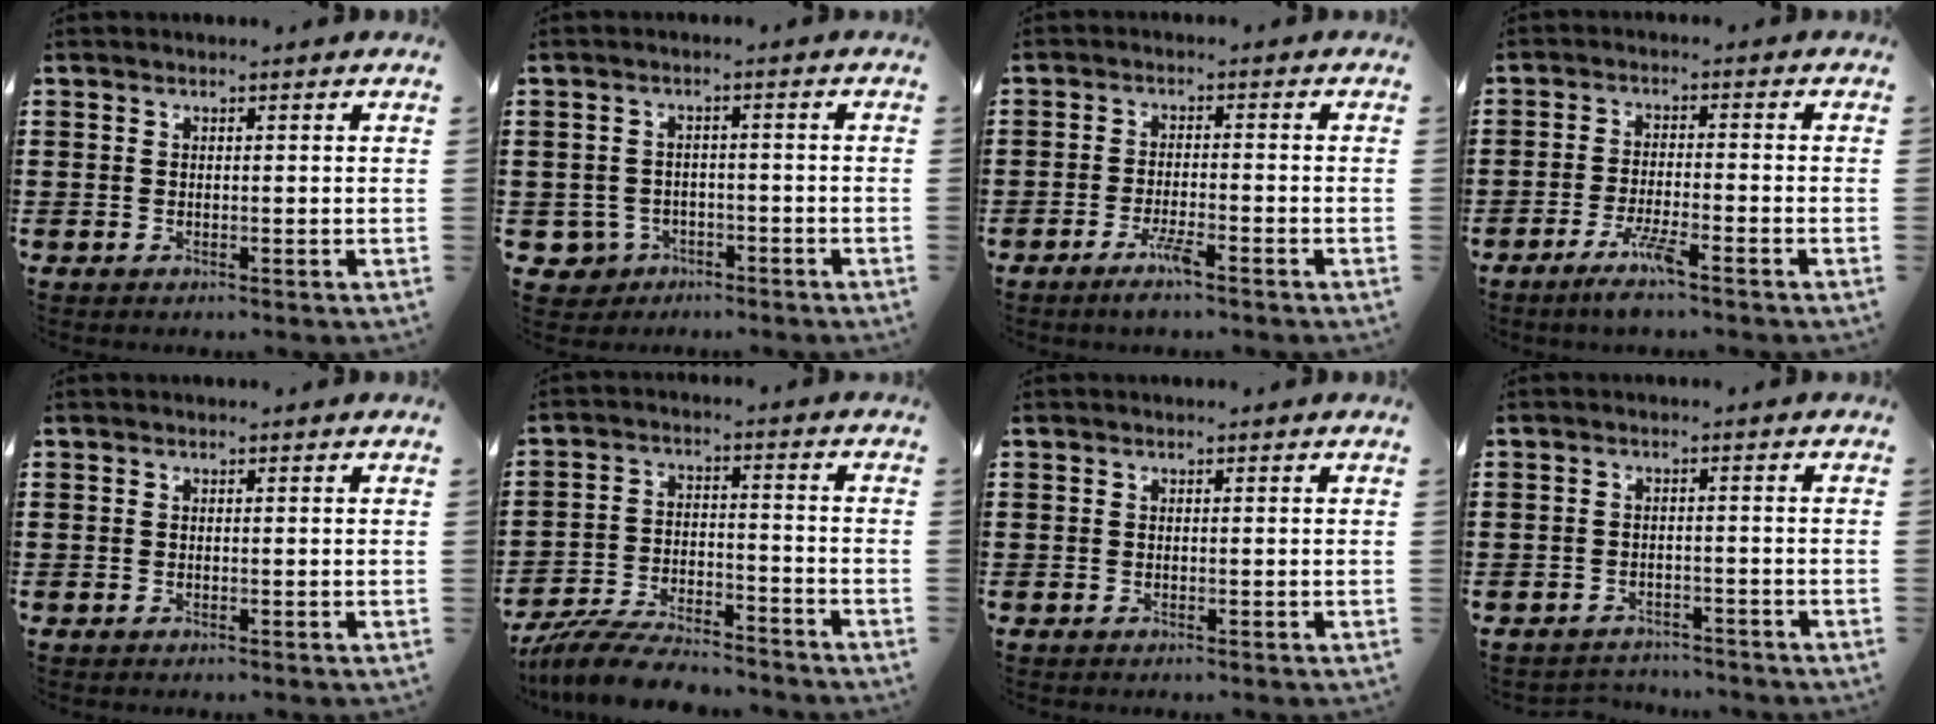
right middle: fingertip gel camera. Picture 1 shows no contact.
{"total": 3.0, "force": [-2.1, 2.0, 0.7], "torque": [-0.037, -0.005, -0.048]}
{"total": 3.7, "force": [-2.4, 0.4, 2.8], "torque": [-0.059, -0.005, -0.045]}
{"total": 4.6, "force": [-3.1, 0.3, 3.4], "torque": [-0.076, -0.009, -0.057]}
{"total": 0.0}
{"total": 8.0, "force": [-7.4, 1.1, 2.7], "torque": [-0.053, 0.009, -0.142]}
{"total": 0.0}
{"total": 2.3, "force": [-2.2, 0.4, -0.3], "torque": [-0.003, -0.002, -0.051]}